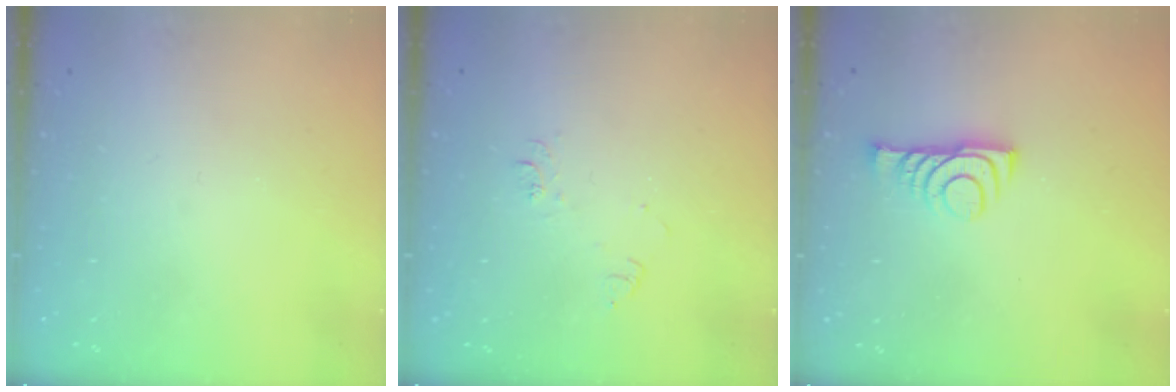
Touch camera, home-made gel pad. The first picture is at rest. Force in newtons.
{"total": 6.2, "press": 6.2, "slide": 0.5}
{"total": 8.2, "press": 8.1, "slide": 1.0}